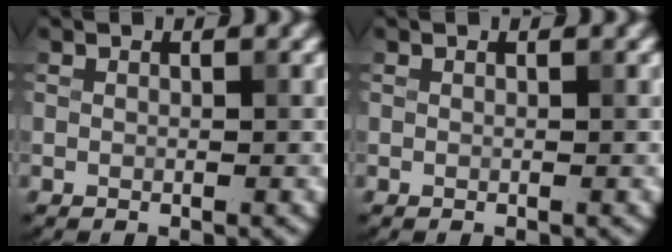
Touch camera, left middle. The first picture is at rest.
{"total": 0.0}